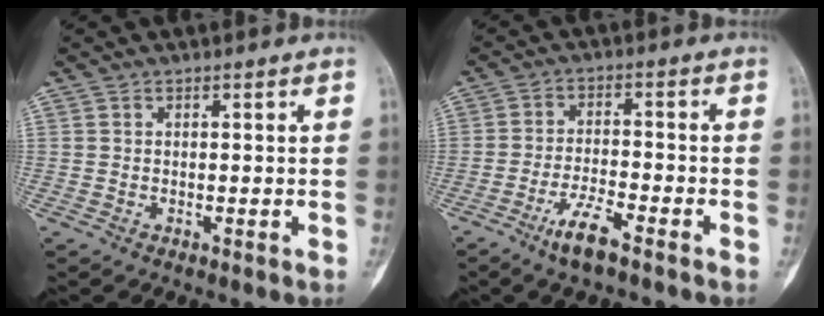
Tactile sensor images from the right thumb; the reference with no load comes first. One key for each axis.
{"total": 6.3, "fx": -4.3, "fy": 1.2, "fz": 4.5, "tx": -0.090, "ty": 0.021, "tz": -0.081}